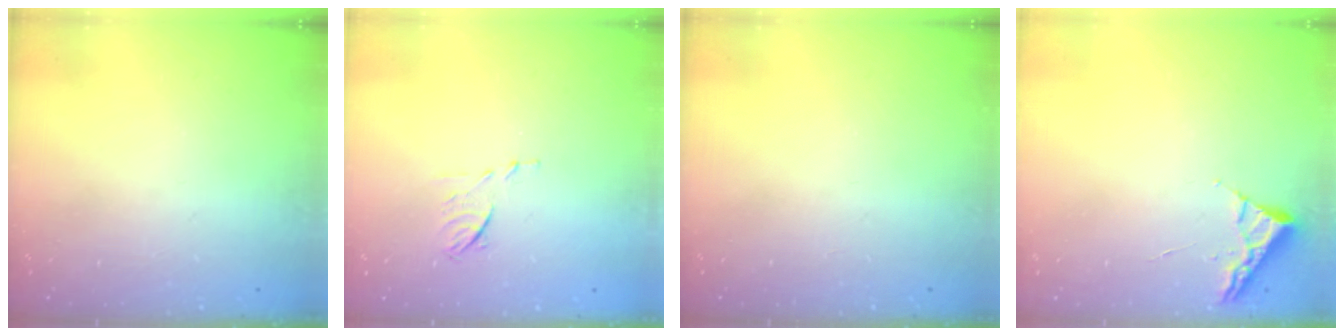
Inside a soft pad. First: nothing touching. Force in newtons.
{"total": 4.8, "press": 4.7, "slide": 0.9}
{"total": 0.0}
{"total": 3.1, "press": 3.0, "slide": 0.4}